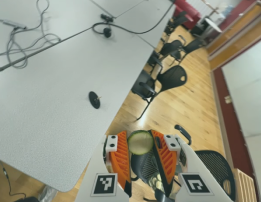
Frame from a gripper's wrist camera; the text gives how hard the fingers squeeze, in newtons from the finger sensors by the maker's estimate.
{"total": 9.0, "left": 9.2, "right": 8.8}